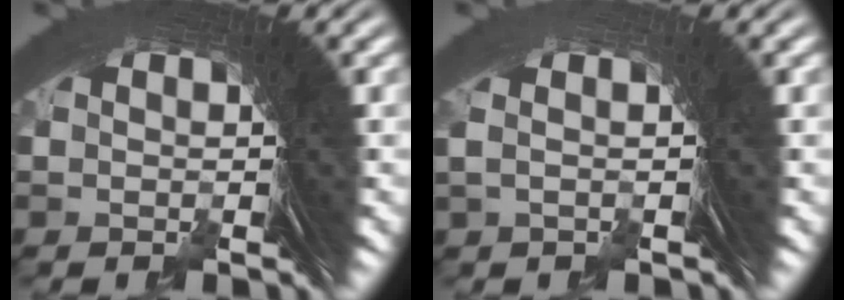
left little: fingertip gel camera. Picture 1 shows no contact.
{"total": 0.7, "force": [0.0, -0.5, 0.5], "torque": [-0.017, -0.003, 0.008]}